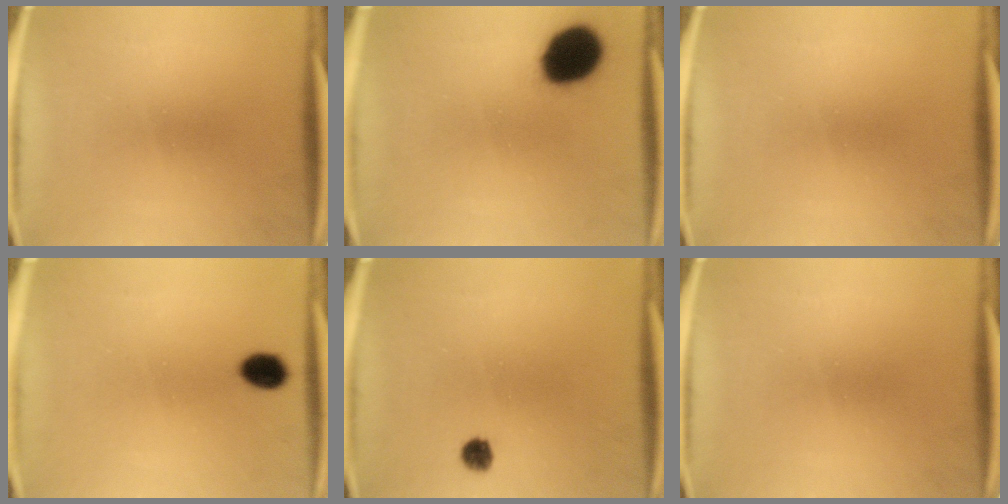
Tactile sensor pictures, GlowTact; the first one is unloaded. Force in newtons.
{"total": 14.4}
{"total": 0.0}
{"total": 4.6}
{"total": 2.3}
{"total": 0.0}